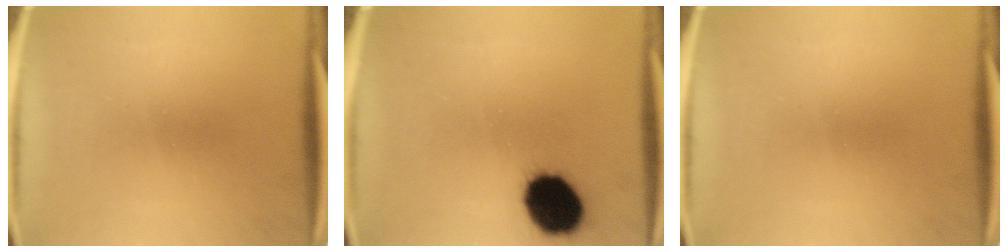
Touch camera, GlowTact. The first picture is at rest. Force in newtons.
{"total": 15.4}
{"total": 0.0}